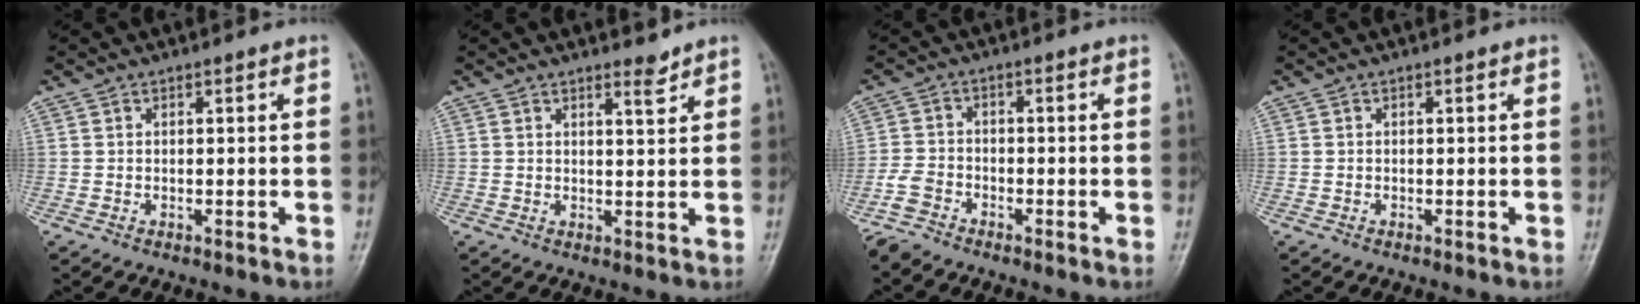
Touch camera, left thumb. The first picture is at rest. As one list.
[{"total": 2.4, "force": [2.0, 0.5, 1.1], "torque": [-0.011, -0.019, 0.033]}, {"total": 3.8, "force": [-3.4, 1.5, 0.7], "torque": [-0.020, 0.002, -0.077]}, {"total": 0.0}]